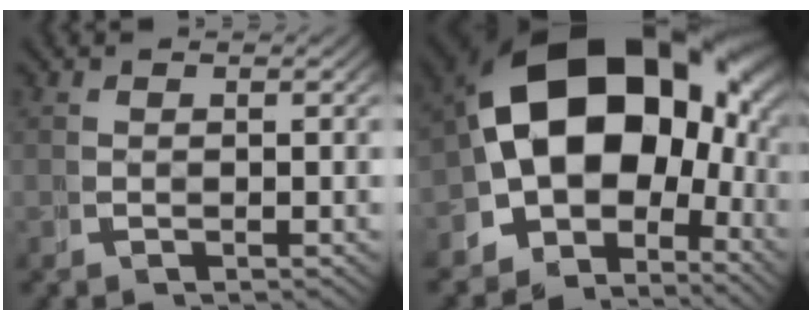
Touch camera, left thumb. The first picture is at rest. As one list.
[{"total": 19.7, "force": [1.6, 13.2, 14.5], "torque": [-0.247, -0.031, 0.022]}]